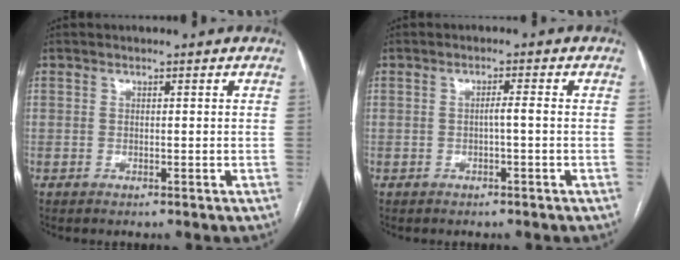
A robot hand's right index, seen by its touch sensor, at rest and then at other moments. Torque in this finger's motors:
{"motor_torque": [0.36, -0.07, 0.13, 0.04]}